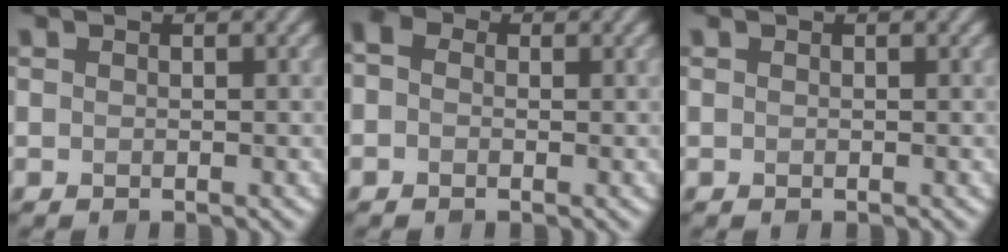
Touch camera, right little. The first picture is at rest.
{"total": 2.3, "force": [0.3, 1.8, 1.4], "torque": [-0.028, 0.006, -0.019]}
{"total": 0.0}